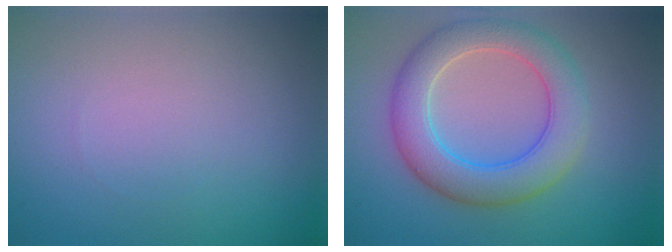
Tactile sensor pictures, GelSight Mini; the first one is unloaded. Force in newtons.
{"total": 6.1, "press": 6.1, "slide": 0.4}